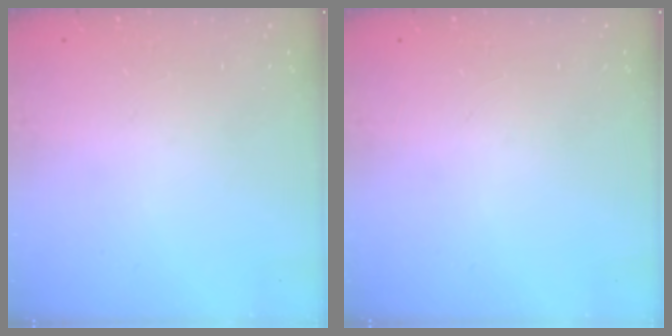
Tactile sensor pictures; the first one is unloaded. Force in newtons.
{"total": 0.0}